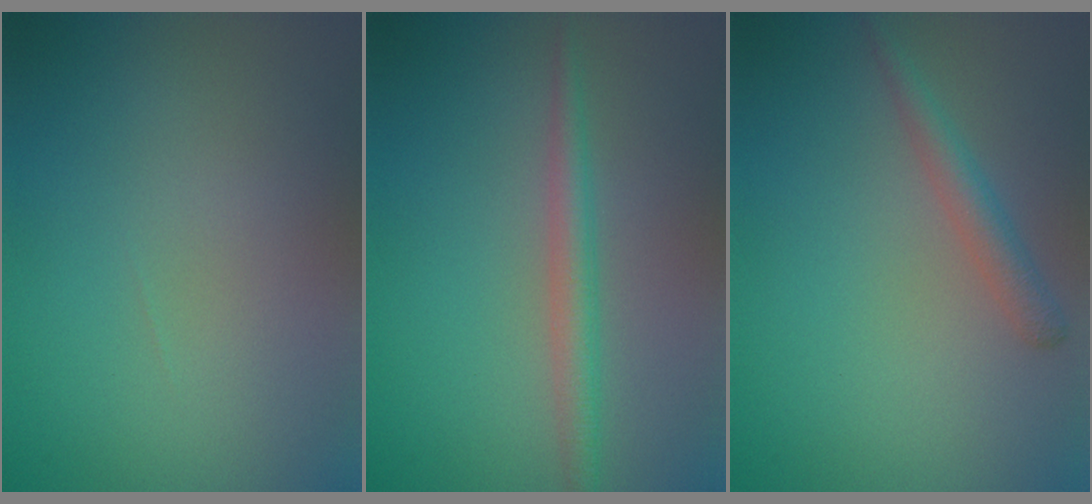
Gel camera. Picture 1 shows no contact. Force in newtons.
{"total": 2.3, "press": 2.3, "slide": 0.1}
{"total": 2.0, "press": 2.0, "slide": 0.1}